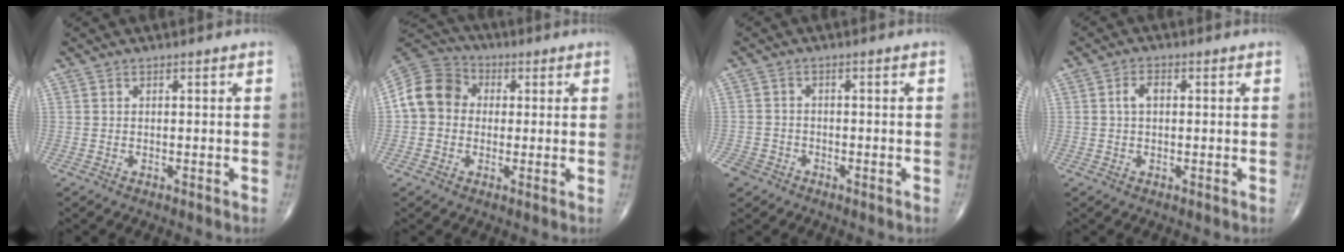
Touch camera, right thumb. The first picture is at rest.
{"total": 10.7, "force": [0.8, 8.7, 6.2], "torque": [-0.107, 0.030, 0.001]}
{"total": 3.7, "force": [-2.5, 2.6, 0.6], "torque": [-0.005, 0.011, -0.049]}
{"total": 2.8, "force": [0.3, 1.7, 2.2], "torque": [-0.043, 0.009, 0.004]}